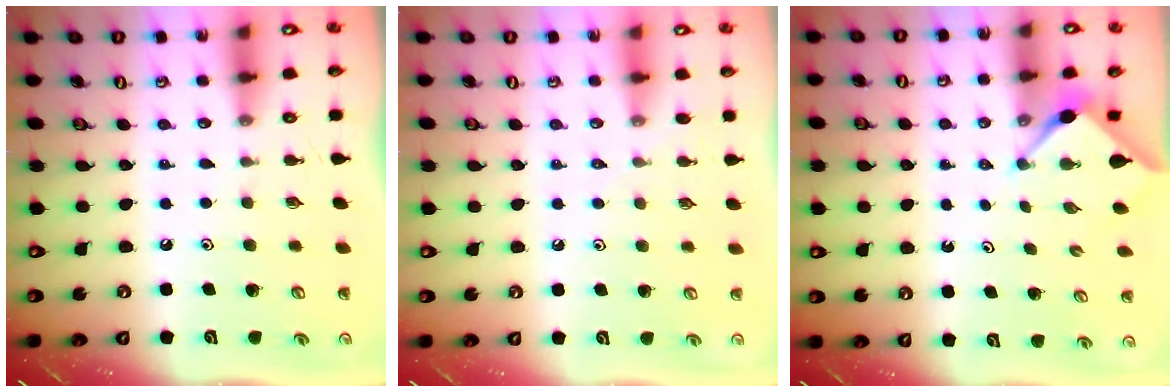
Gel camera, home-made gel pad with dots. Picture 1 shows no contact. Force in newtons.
{"total": 3.5, "press": 3.4, "slide": 0.7}
{"total": 3.1, "press": 3.1, "slide": 0.3}